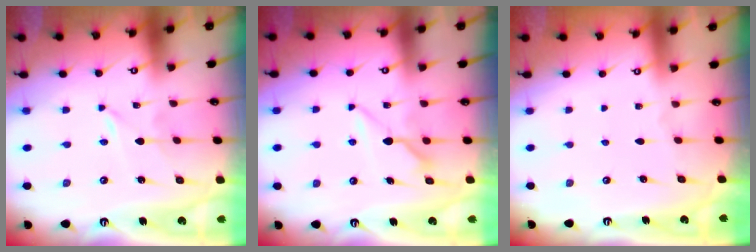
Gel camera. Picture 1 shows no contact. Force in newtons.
{"total": 7.5, "press": 7.5, "slide": 0.8}
{"total": 0.0}